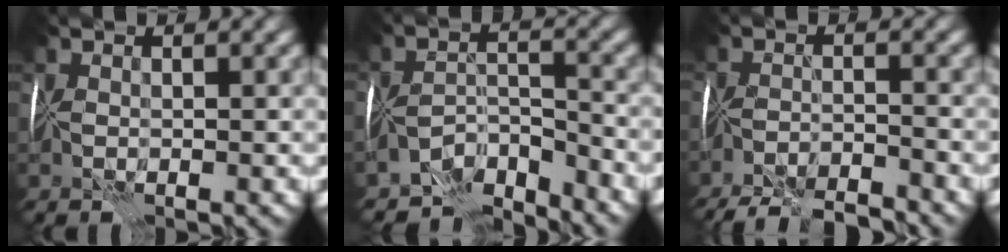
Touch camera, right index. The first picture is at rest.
{"total": 6.1, "force": [-6.1, -0.1, 0.4], "torque": [0.018, -0.013, -0.111]}
{"total": 9.5, "force": [-9.4, 0.2, 1.6], "torque": [-0.008, -0.015, -0.143]}